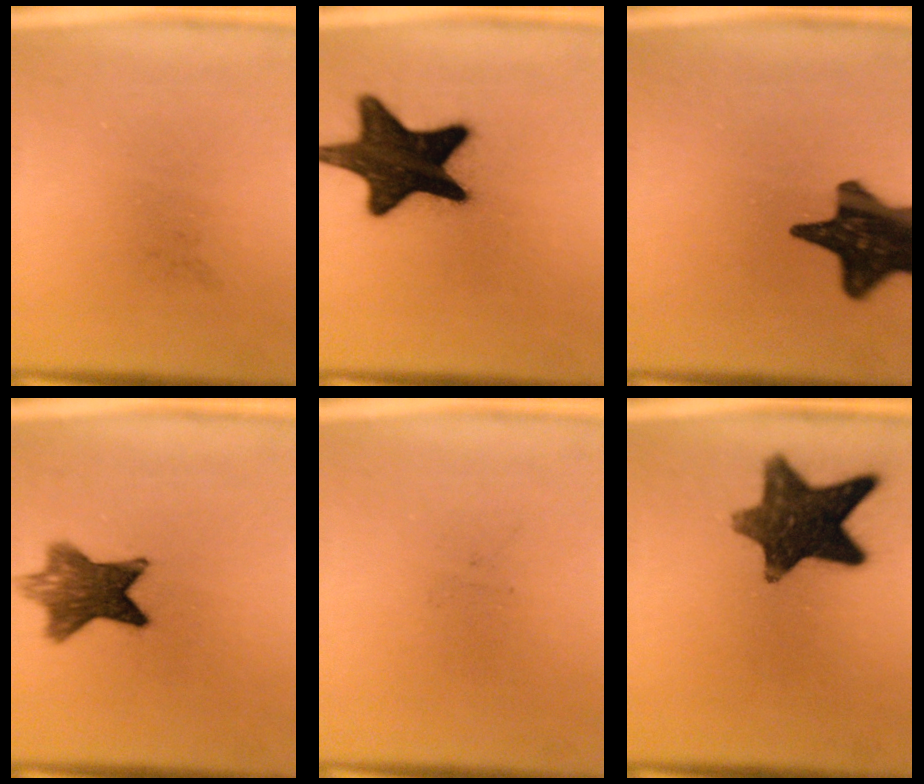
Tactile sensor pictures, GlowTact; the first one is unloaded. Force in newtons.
{"total": 17.6}
{"total": 17.7}
{"total": 9.1}
{"total": 0.0}
{"total": 12.6}